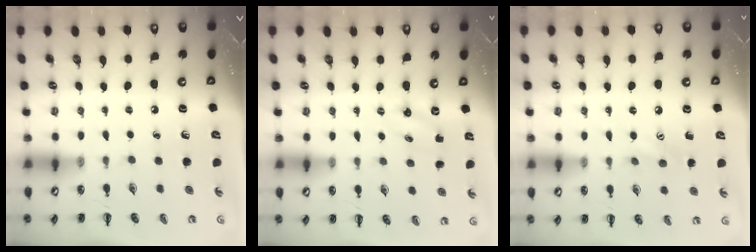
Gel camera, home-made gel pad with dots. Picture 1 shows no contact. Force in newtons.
{"total": 2.8, "press": 2.7, "slide": 0.7}
{"total": 6.8, "press": 6.6, "slide": 1.7}